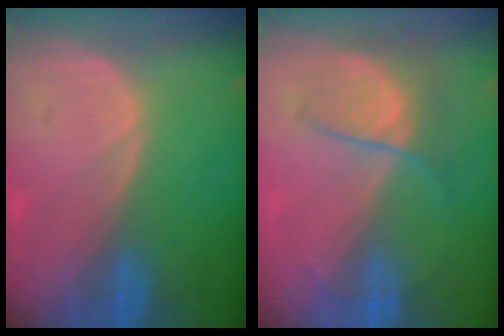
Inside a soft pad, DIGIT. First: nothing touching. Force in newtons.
{"total": 6.9, "press": 5.9, "slide": 3.5}